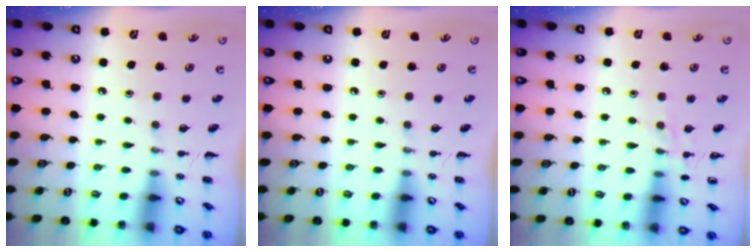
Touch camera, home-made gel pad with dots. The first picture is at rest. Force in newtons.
{"total": 0.0}
{"total": 6.2, "press": 6.1, "slide": 1.4}